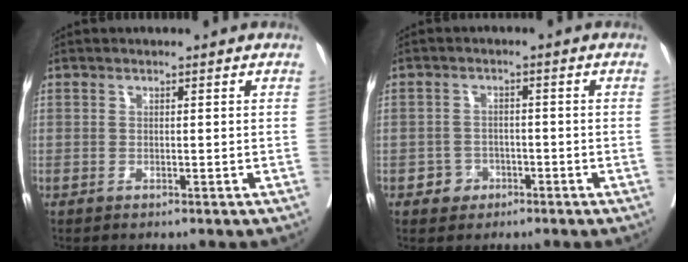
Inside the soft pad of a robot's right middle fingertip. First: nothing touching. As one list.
[{"total": 2.8, "force": [-1.5, 2.3, 0.5], "torque": [-0.004, 0.011, -0.024]}]